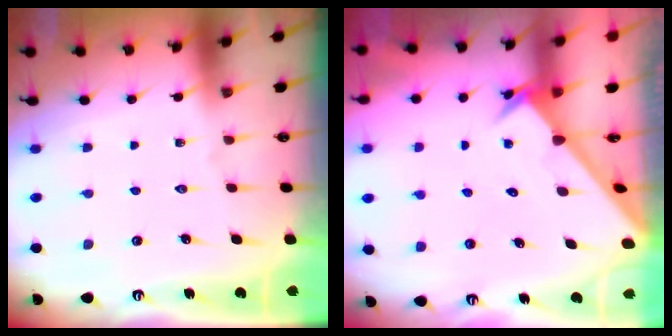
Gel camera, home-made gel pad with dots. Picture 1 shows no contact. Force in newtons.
{"total": 2.6, "press": 2.6, "slide": 0.2}